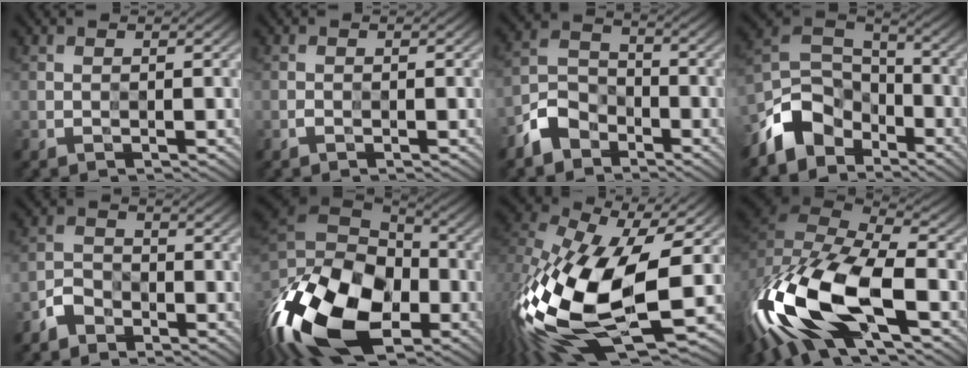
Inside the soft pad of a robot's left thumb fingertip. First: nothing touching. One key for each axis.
{"total": 0.7, "fx": -0.7, "fy": 0.2, "fz": 0.0, "tx": -0.001, "ty": -0.001, "tz": -0.012}
{"total": 5.6, "fx": -4.3, "fy": 3.4, "fz": 1.3, "tx": -0.026, "ty": 0.005, "tz": -0.098}
{"total": 8.3, "fx": -5.7, "fy": 5.5, "fz": 2.6, "tx": -0.043, "ty": 0.000, "tz": -0.129}
{"total": 3.6, "fx": -3.0, "fy": 2.0, "fz": 0.6, "tx": -0.011, "ty": 0.001, "tz": -0.065}
{"total": 18.4, "fx": -7.0, "fy": 12.2, "fz": 11.8, "tx": -0.270, "ty": -0.027, "tz": -0.100}
{"total": 18.9, "fx": -4.4, "fy": 10.2, "fz": 15.3, "tx": -0.371, "ty": -0.058, "tz": -0.061}
{"total": 16.9, "fx": -7.1, "fy": 7.8, "fz": 13.2, "tx": -0.314, "ty": -0.021, "tz": -0.128}